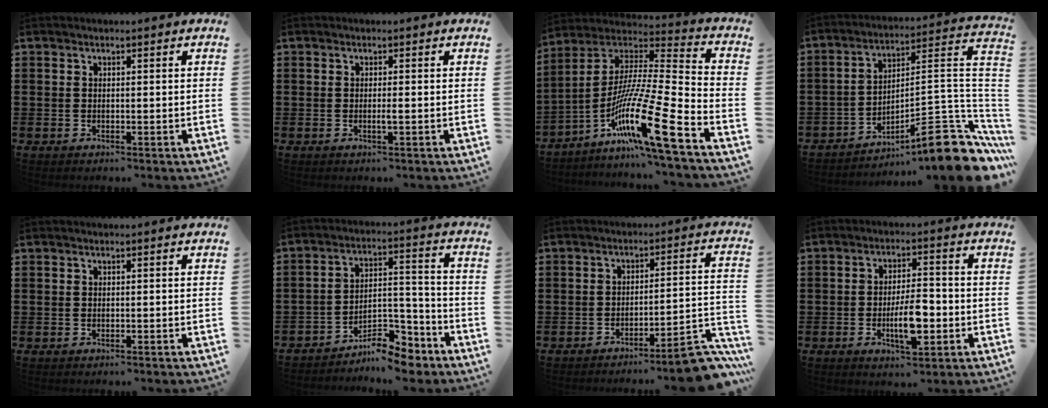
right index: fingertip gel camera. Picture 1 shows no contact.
{"total": 1.1, "force": [-0.3, 0.0, 1.0], "torque": [-0.026, -0.007, -0.008]}
{"total": 17.3, "force": [-10.1, 1.2, 14.0], "torque": [-0.274, -0.002, -0.188]}
{"total": 9.9, "force": [-7.8, 2.0, 5.7], "torque": [-0.068, 0.010, -0.149]}
{"total": 0.0}
{"total": 9.1, "force": [-7.7, 2.8, 3.9], "torque": [-0.051, 0.036, -0.142]}
{"total": 8.3, "force": [-6.9, 0.8, 4.5], "torque": [-0.061, 0.014, -0.128]}
{"total": 7.4, "force": [-2.1, 2.6, 6.6], "torque": [-0.130, -0.002, -0.040]}